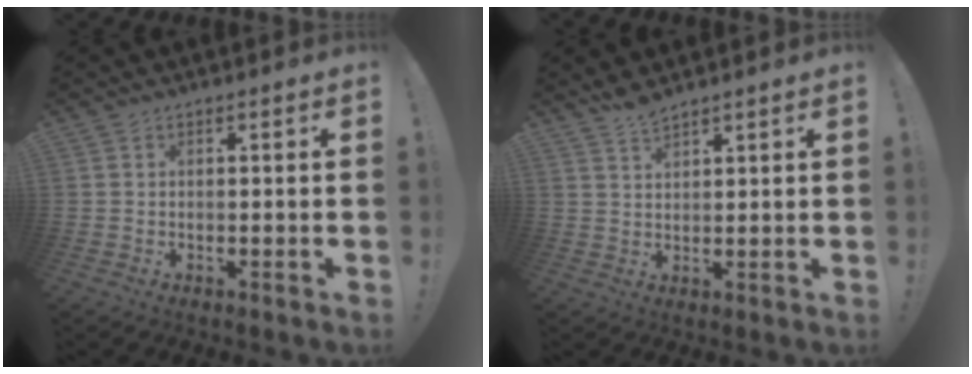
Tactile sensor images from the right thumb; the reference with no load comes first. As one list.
[{"total": 3.6, "force": [3.3, 0.7, 1.2], "torque": [-0.026, -0.019, 0.061]}]